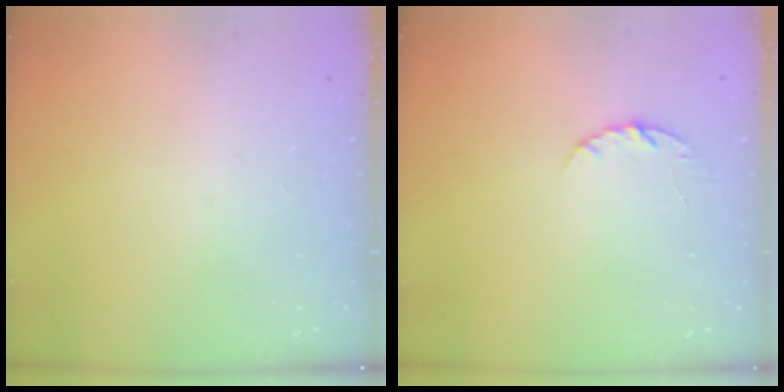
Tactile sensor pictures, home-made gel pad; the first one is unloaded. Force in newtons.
{"total": 4.4, "press": 4.4, "slide": 0.6}